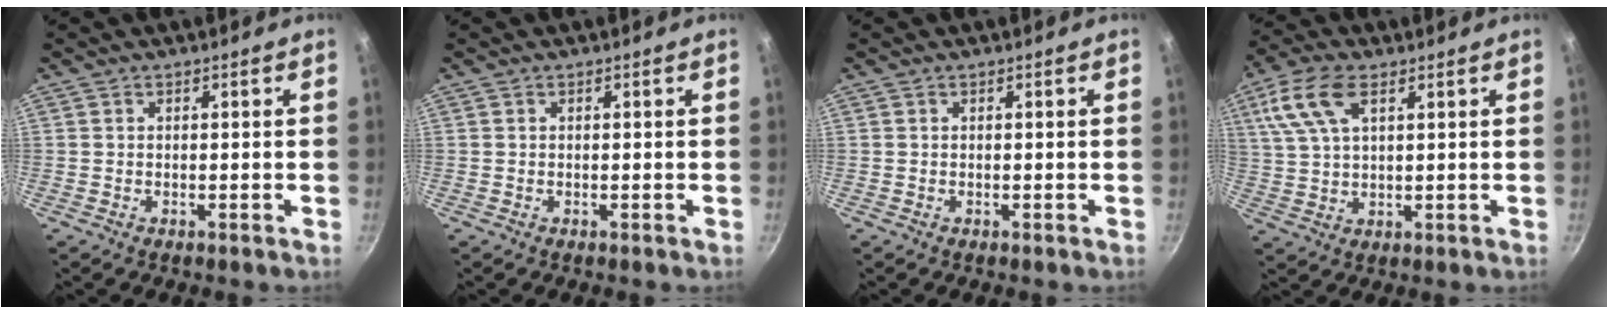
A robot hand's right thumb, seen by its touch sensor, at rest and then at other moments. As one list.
[{"total": 0.0}, {"total": 0.0}, {"total": 10.5, "force": [4.4, 5.3, 7.9], "torque": [-0.159, 0.008, 0.086]}]